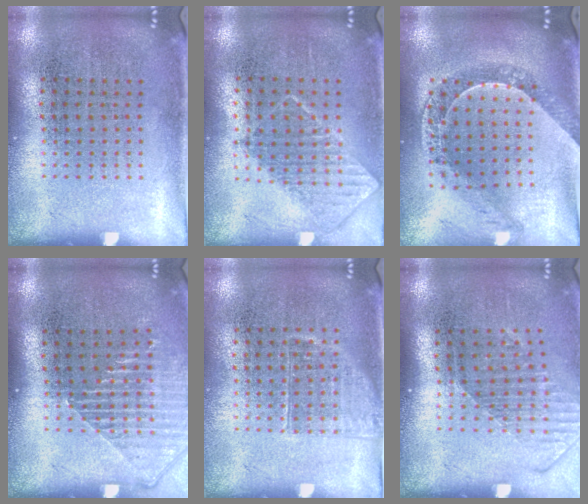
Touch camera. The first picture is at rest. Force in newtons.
{"total": 0.7, "press": 0.7, "slide": 0.1}
{"total": 1.1, "press": 1.1, "slide": 0.2}
{"total": 1.4, "press": 1.3, "slide": 0.5}
{"total": 1.1, "press": 0.9, "slide": 0.6}
{"total": 1.6, "press": 1.2, "slide": 1.1}